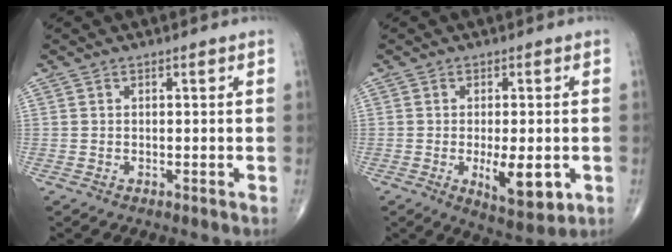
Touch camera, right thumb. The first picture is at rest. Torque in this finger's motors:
{"motor_torque": [1.15, 1.29, 0.21, -0.35, 0.23]}